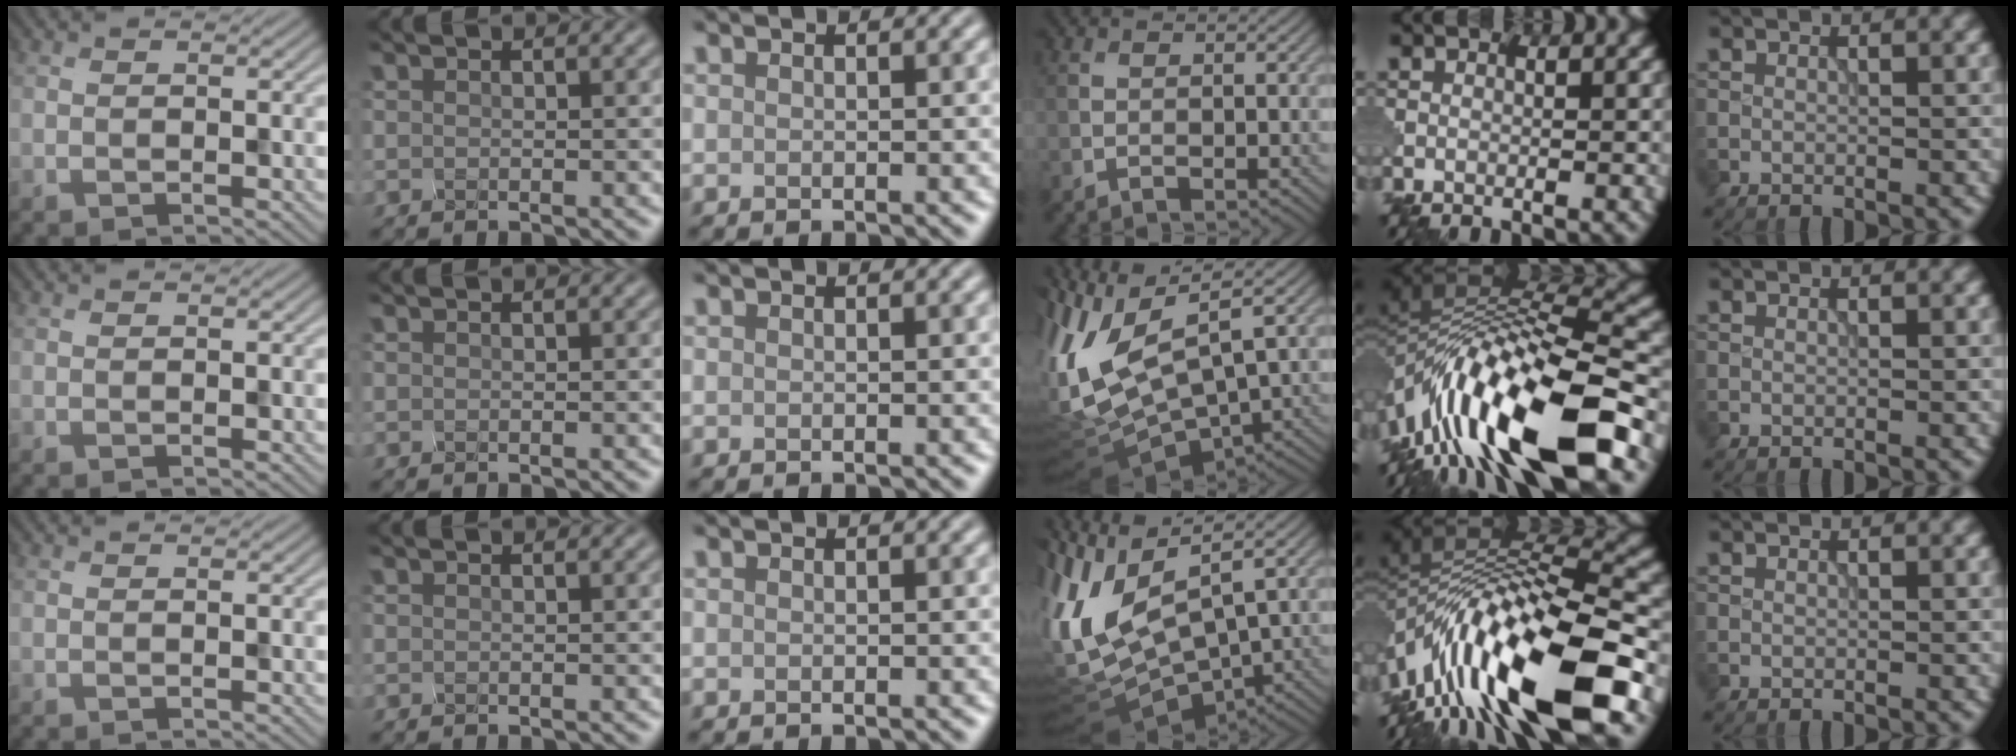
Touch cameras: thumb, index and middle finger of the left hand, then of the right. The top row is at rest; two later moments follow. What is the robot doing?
{"motion": "squeeze", "object": "hand grip exerciser"}